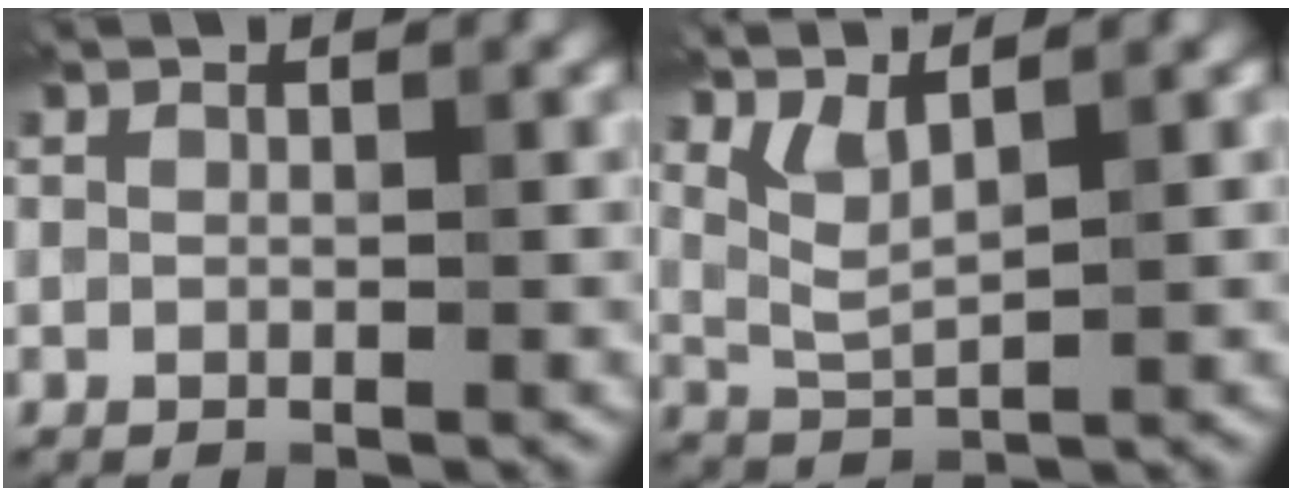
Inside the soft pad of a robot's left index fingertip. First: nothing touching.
{"total": 2.6, "force": [2.1, 0.4, 1.6], "torque": [-0.038, 0.002, 0.049]}